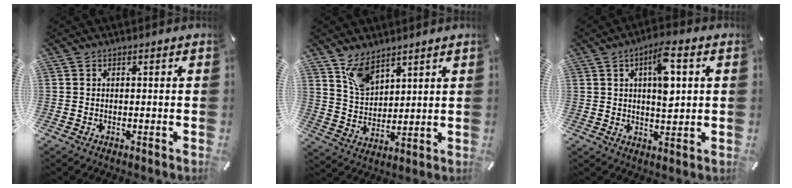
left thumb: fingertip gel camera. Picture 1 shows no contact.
{"total": 8.1, "force": [5.9, 4.4, 3.3], "torque": [-0.075, -0.022, 0.112]}
{"total": 8.4, "force": [3.0, 2.9, 7.2], "torque": [-0.115, -0.007, 0.044]}